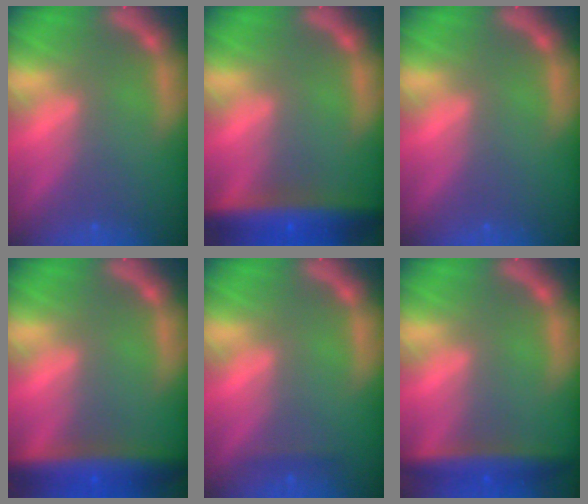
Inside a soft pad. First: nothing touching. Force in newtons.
{"total": 8.0}
{"total": 0.0}
{"total": 7.0}
{"total": 0.9}
{"total": 5.0}